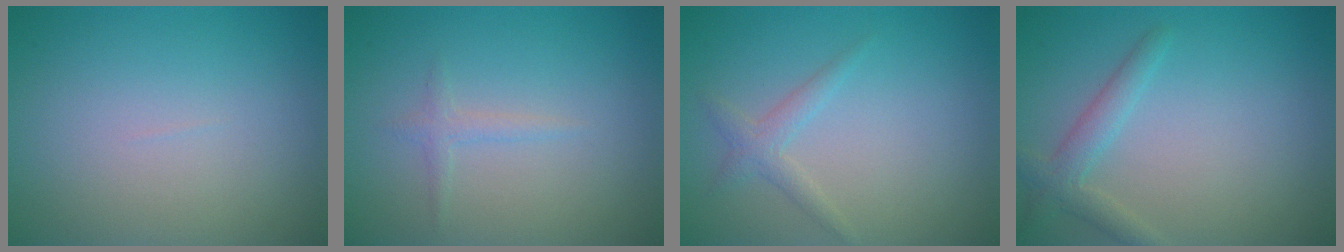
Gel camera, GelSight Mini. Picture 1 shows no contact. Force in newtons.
{"total": 1.0, "press": 1.0, "slide": 0.1}
{"total": 1.6, "press": 1.6, "slide": 0.1}
{"total": 2.4, "press": 2.3, "slide": 0.1}